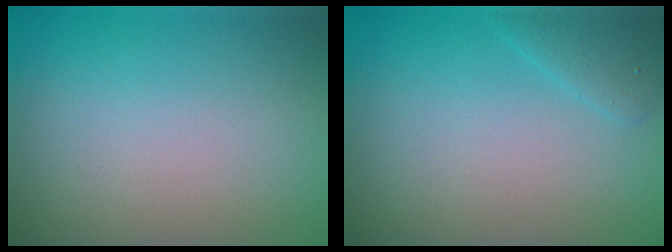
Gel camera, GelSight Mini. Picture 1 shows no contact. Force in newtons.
{"total": 1.9, "press": 1.9, "slide": 0.1}